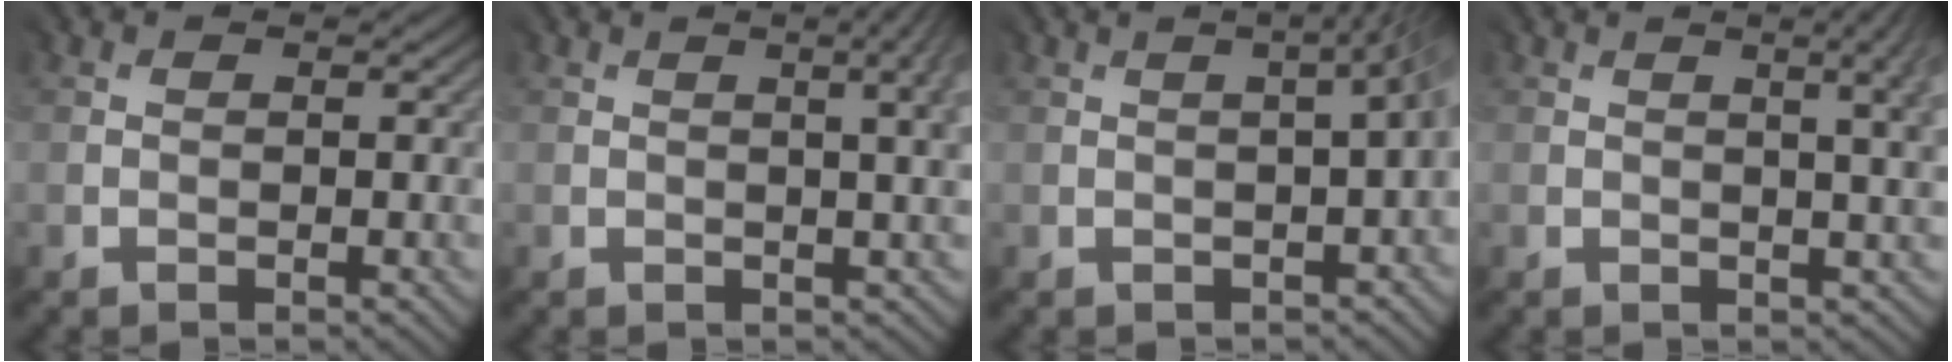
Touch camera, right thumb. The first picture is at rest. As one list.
[{"total": 5.4, "force": [1.5, 1.8, 4.9], "torque": [-0.022, 0.026, -0.001]}, {"total": 3.9, "force": [0.0, 0.9, 3.8], "torque": [-0.014, 0.022, -0.010]}, {"total": 6.2, "force": [1.7, 2.1, 5.6], "torque": [-0.033, 0.028, 0.002]}]